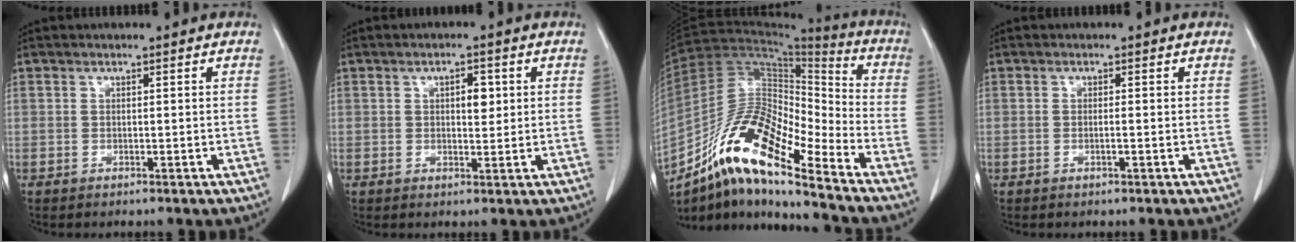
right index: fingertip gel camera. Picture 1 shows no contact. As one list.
[{"total": 3.2, "force": [0.9, 1.4, 2.7], "torque": [-0.037, 0.001, 0.013]}, {"total": 16.7, "force": [-11.6, 3.0, 11.5], "torque": [-0.211, 0.017, -0.208]}, {"total": 0.9, "force": [-0.2, 0.0, 0.9], "torque": [-0.019, -0.001, -0.002]}]